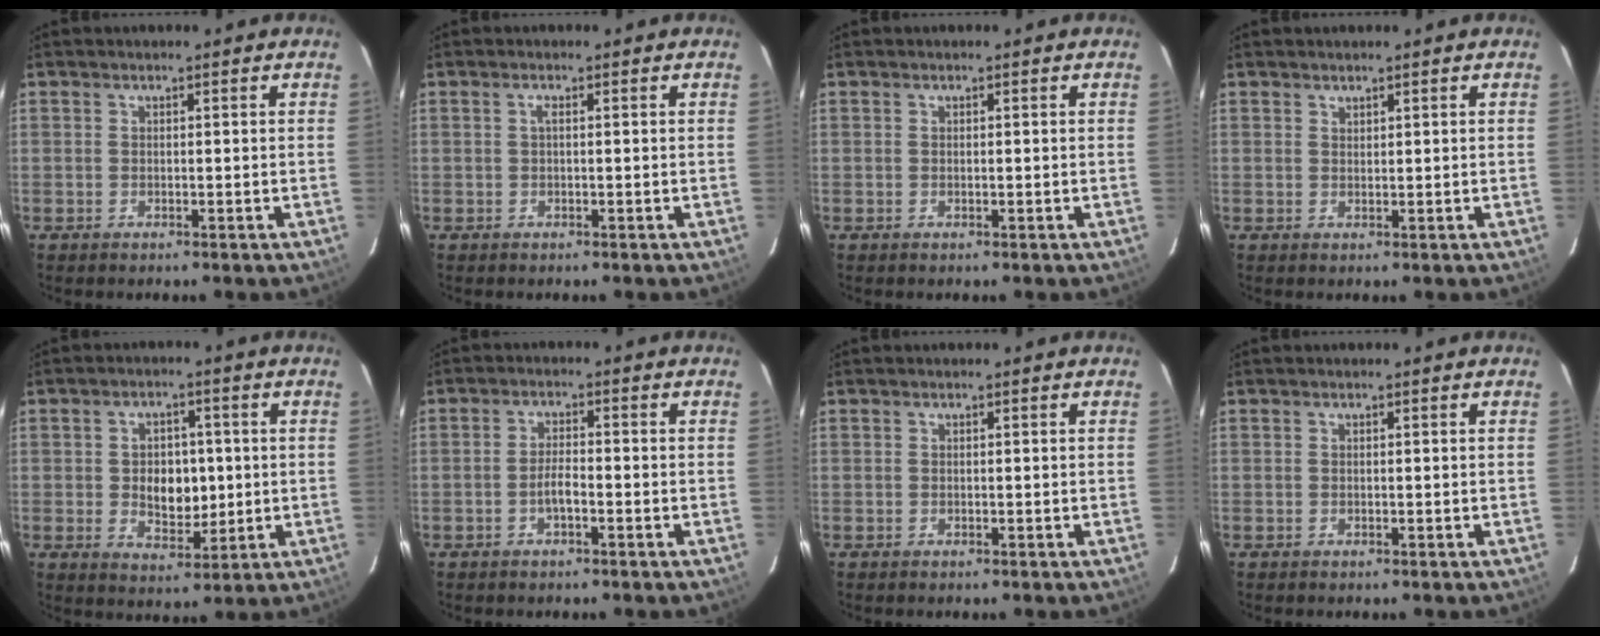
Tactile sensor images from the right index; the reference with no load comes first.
{"total": 0.7, "force": [0.1, 0.0, 0.7], "torque": [-0.014, 0.004, -0.001]}
{"total": 0.0}
{"total": 0.8, "force": [0.8, 0.3, 0.1], "torque": [-0.001, 0.002, 0.016]}
{"total": 7.5, "force": [0.0, 5.2, 5.4], "torque": [-0.095, 0.004, 0.009]}
{"total": 2.8, "force": [-1.3, 0.7, 2.4], "torque": [-0.048, 0.003, -0.024]}
{"total": 0.0}
{"total": 0.0}